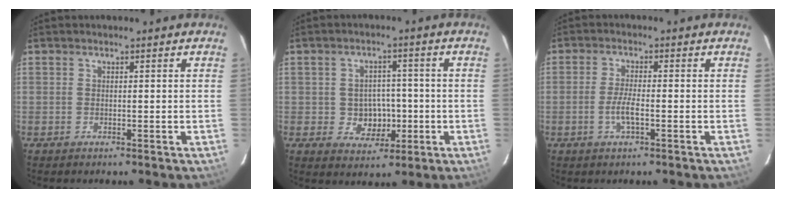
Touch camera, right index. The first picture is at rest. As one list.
[{"total": 6.2, "force": [-1.2, 5.5, 2.6], "torque": [-0.054, 0.011, -0.001]}, {"total": 3.8, "force": [-1.4, 0.8, 3.5], "torque": [-0.072, -0.004, -0.027]}]